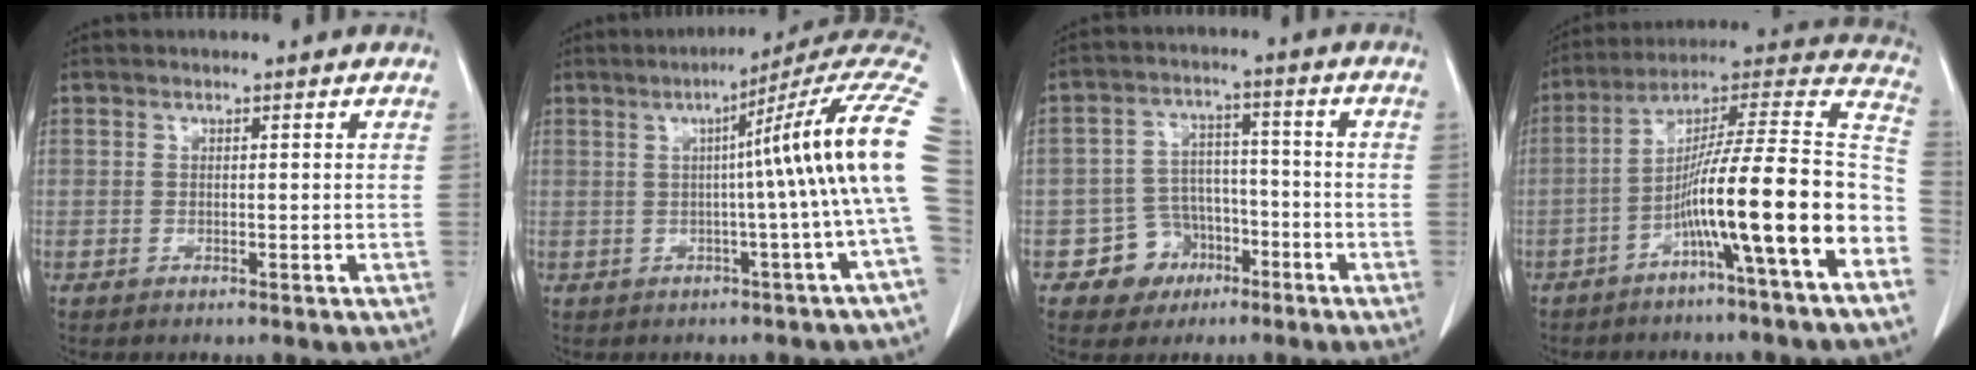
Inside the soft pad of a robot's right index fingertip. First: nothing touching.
{"total": 14.4, "force": [1.0, -2.2, 14.2], "torque": [-0.167, 0.026, 0.003]}
{"total": 7.0, "force": [-3.4, 6.0, 0.8], "torque": [-0.004, 0.016, -0.047]}
{"total": 18.3, "force": [-6.9, -0.5, 16.9], "torque": [-0.239, 0.023, -0.118]}